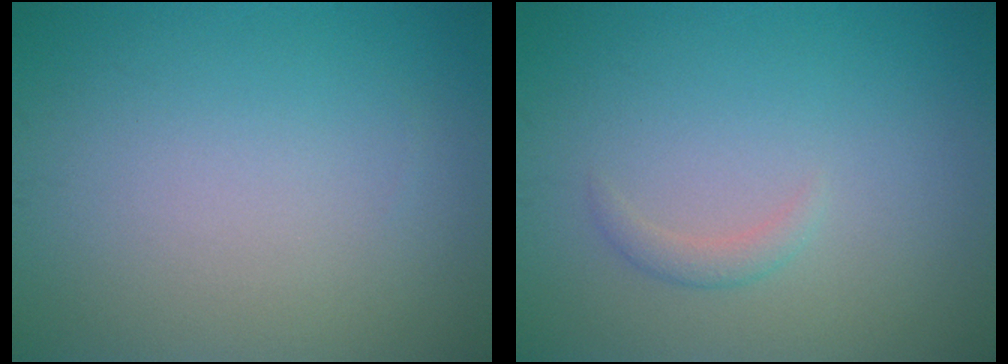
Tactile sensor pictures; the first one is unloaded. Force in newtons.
{"total": 1.1, "press": 1.1, "slide": 0.0}